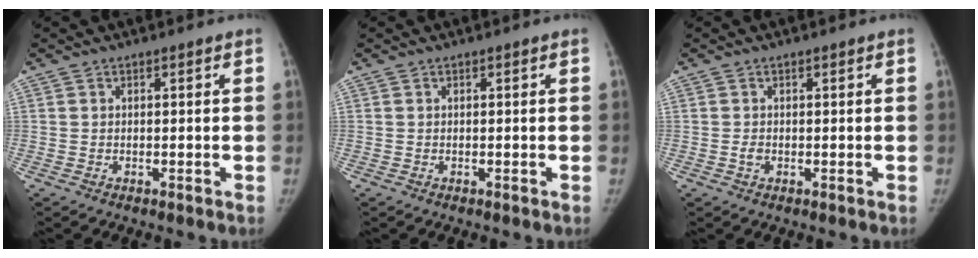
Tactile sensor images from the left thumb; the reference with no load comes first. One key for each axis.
{"total": 0.0}
{"total": 0.9, "fx": -0.1, "fy": 0.7, "fz": 0.6, "tx": -0.012, "ty": -0.001, "tz": -0.002}